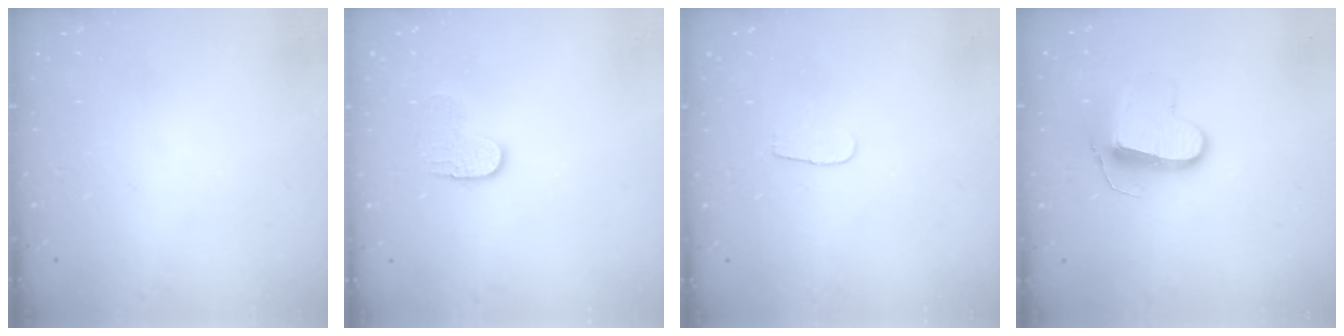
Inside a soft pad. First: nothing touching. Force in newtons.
{"total": 5.7, "press": 5.7, "slide": 0.5}
{"total": 3.2, "press": 3.2, "slide": 0.3}
{"total": 10.6, "press": 10.6, "slide": 0.9}